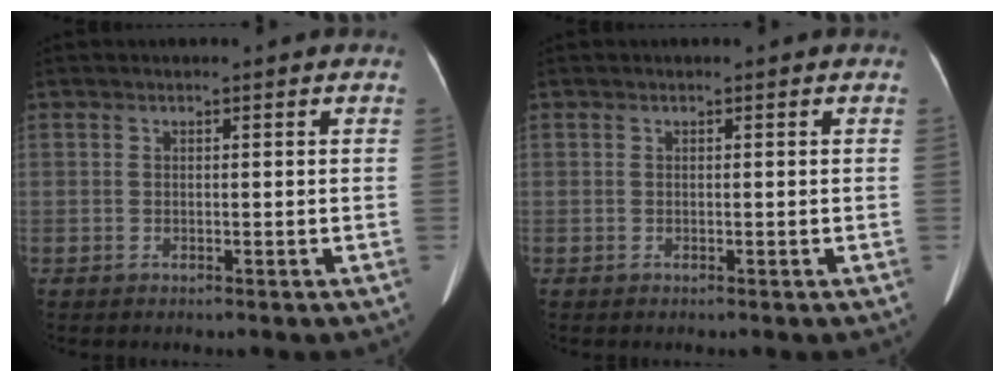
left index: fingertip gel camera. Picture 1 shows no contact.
{"total": 0.0}